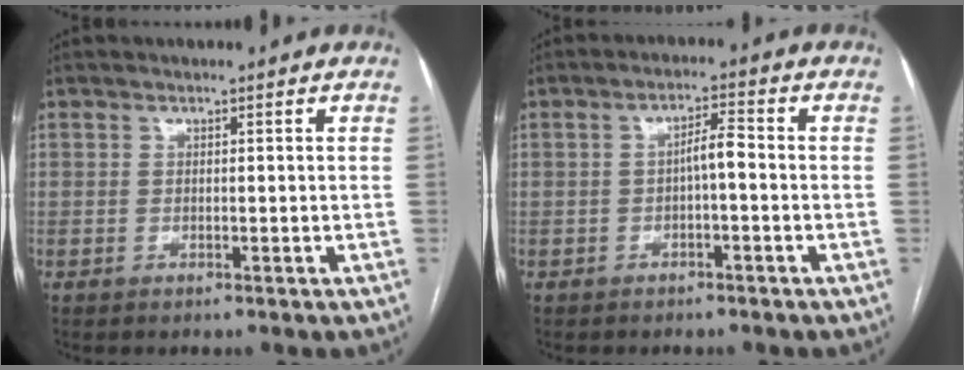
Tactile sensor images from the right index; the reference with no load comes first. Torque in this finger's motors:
{"motor_torque": [0.56, -0.23, 0.33, 0.06]}